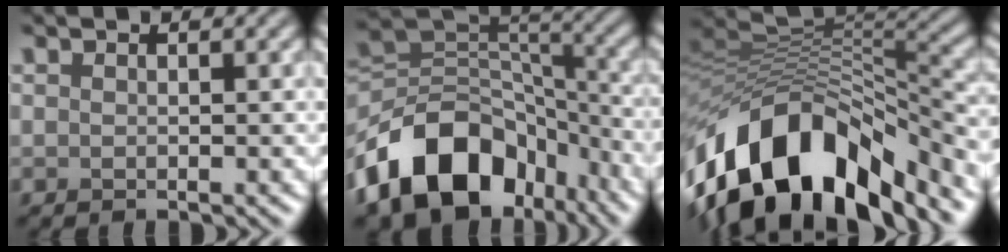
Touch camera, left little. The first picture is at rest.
{"total": 13.7, "force": [-7.6, 9.0, 7.0], "torque": [-0.125, 0.012, -0.143]}
{"total": 14.0, "force": [-7.9, 7.5, 8.8], "torque": [-0.157, 0.026, -0.149]}